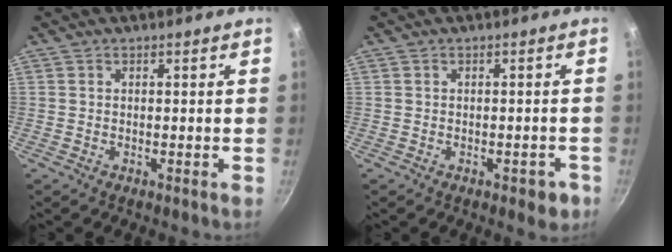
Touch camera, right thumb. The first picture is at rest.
{"total": 3.7, "force": [-1.7, 1.9, 2.7], "torque": [-0.014, 0.016, -0.012]}